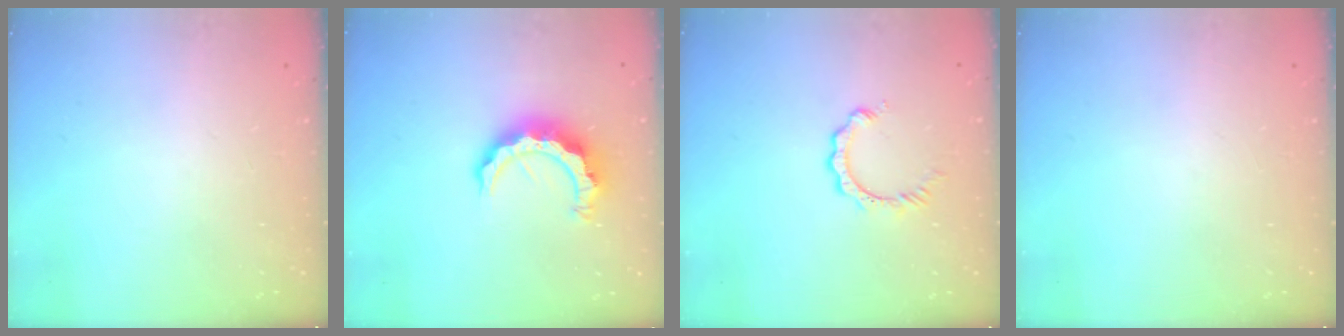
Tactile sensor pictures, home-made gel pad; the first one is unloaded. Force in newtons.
{"total": 10.6, "press": 10.5, "slide": 1.1}
{"total": 2.8, "press": 2.8, "slide": 0.5}
{"total": 0.0}